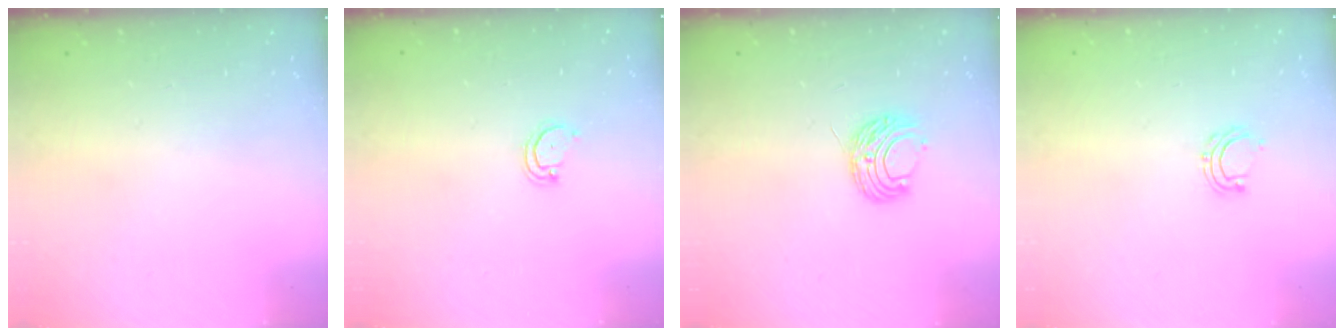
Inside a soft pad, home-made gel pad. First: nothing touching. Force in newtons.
{"total": 3.3, "press": 3.3, "slide": 0.5}
{"total": 7.5, "press": 7.4, "slide": 0.6}
{"total": 5.1, "press": 5.1, "slide": 0.7}